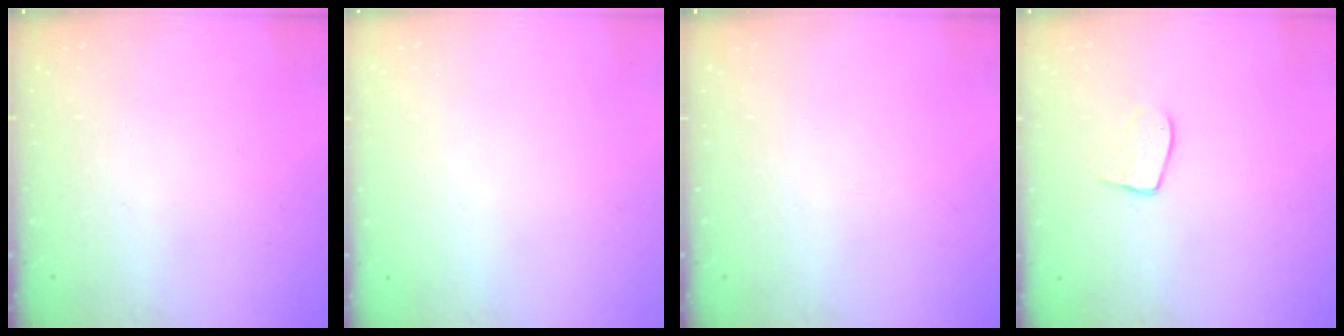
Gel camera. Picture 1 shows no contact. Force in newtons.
{"total": 0.5, "press": 0.5, "slide": 0.1}
{"total": 0.0}
{"total": 7.9, "press": 7.9, "slide": 0.4}